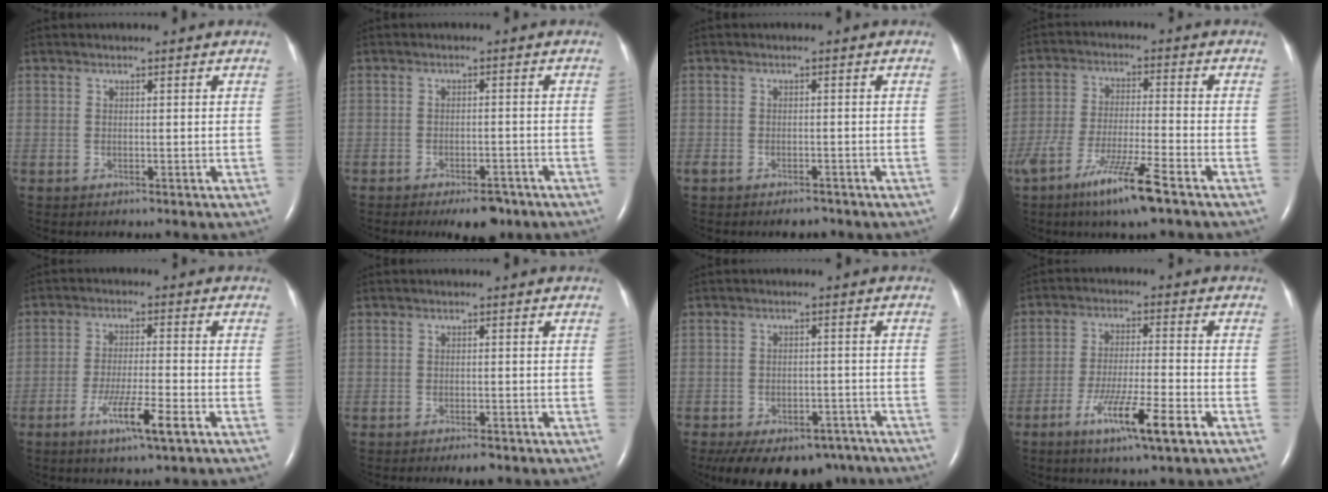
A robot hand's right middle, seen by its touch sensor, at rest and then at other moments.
{"total": 5.2, "force": [-3.9, 1.9, 3.0], "torque": [-0.040, -0.001, -0.053]}
{"total": 2.4, "force": [-1.9, 0.9, 1.2], "torque": [-0.022, -0.002, -0.024]}
{"total": 10.6, "force": [-6.7, 0.1, 8.2], "torque": [-0.165, -0.026, -0.122]}
{"total": 7.5, "force": [-3.8, 0.1, 6.5], "torque": [-0.120, -0.013, -0.067]}
{"total": 2.4, "force": [-1.8, 0.5, 1.5], "torque": [-0.024, -0.003, -0.023]}
{"total": 16.9, "force": [-12.0, 9.1, 7.7], "torque": [-0.158, -0.004, -0.154]}
{"total": 10.0, "force": [-5.2, 0.1, 8.6], "torque": [-0.156, -0.021, -0.090]}